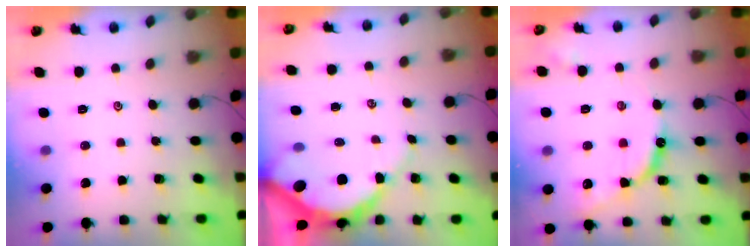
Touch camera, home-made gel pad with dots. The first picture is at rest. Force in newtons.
{"total": 9.5, "press": 9.5, "slide": 1.2}
{"total": 10.4, "press": 10.4, "slide": 1.0}